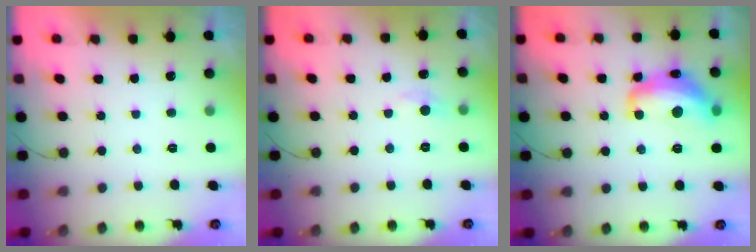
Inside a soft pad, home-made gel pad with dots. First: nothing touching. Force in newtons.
{"total": 5.8, "press": 5.7, "slide": 0.6}
{"total": 14.4, "press": 14.3, "slide": 1.1}